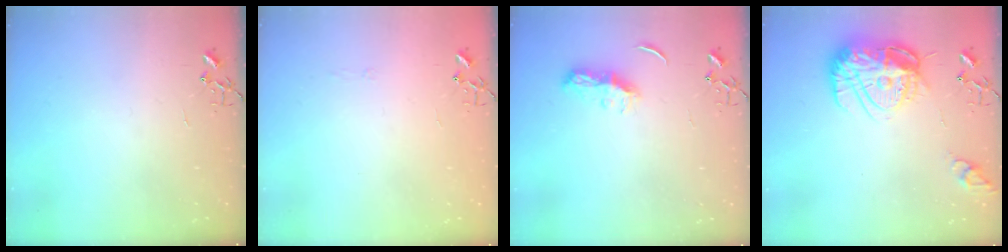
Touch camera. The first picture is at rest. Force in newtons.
{"total": 2.6, "press": 2.6, "slide": 0.5}
{"total": 7.2, "press": 7.2, "slide": 0.7}
{"total": 18.6, "press": 18.5, "slide": 1.6}